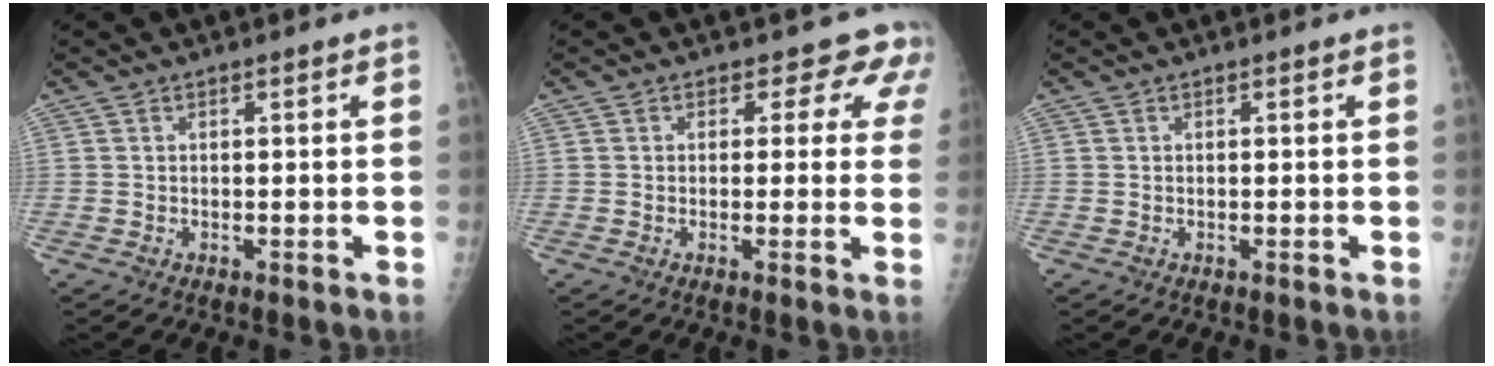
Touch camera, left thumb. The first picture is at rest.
{"total": 5.9, "force": [4.3, 3.8, 1.2], "torque": [0.030, -0.015, 0.025]}
{"total": 0.0}